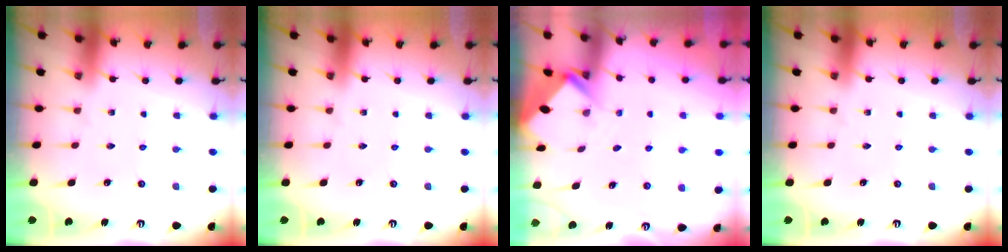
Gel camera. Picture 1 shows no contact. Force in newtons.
{"total": 0.0}
{"total": 2.5, "press": 2.5, "slide": 0.2}
{"total": 0.0}